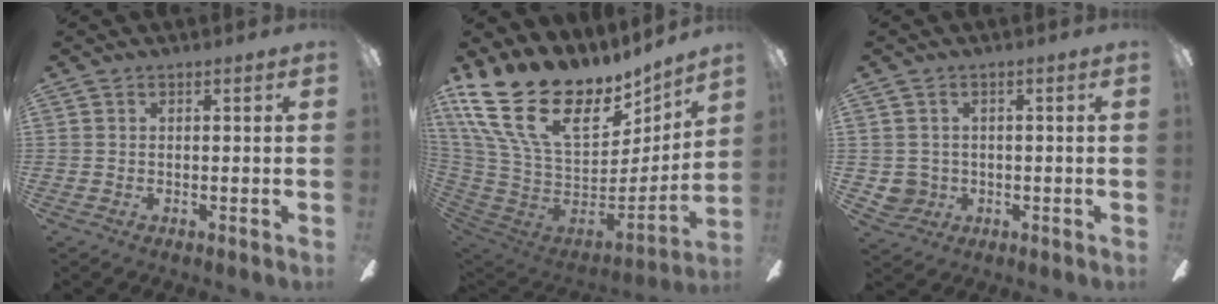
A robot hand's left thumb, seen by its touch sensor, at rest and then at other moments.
{"total": 24.8, "force": [14.3, 13.3, 15.2], "torque": [-0.313, -0.111, 0.274]}
{"total": 3.6, "force": [0.1, 3.5, 0.4], "torque": [-0.022, 0.007, 0.004]}